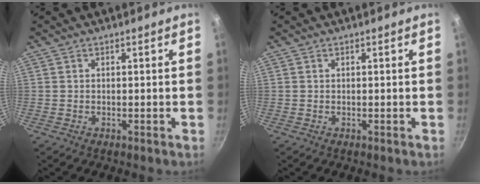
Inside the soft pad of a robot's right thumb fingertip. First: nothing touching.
{"total": 0.0}